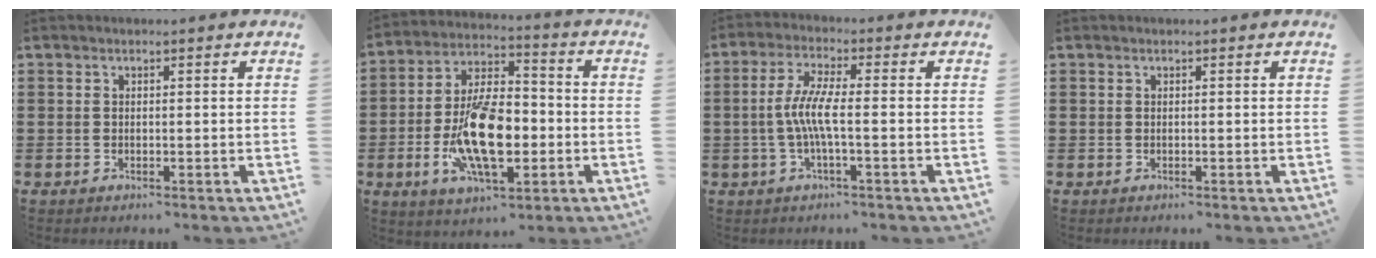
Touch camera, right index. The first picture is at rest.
{"total": 13.9, "force": [-3.4, 6.4, 11.8], "torque": [-0.235, -0.004, -0.059]}
{"total": 5.8, "force": [-1.1, 0.8, 5.7], "torque": [-0.130, -0.010, -0.031]}
{"total": 0.0}